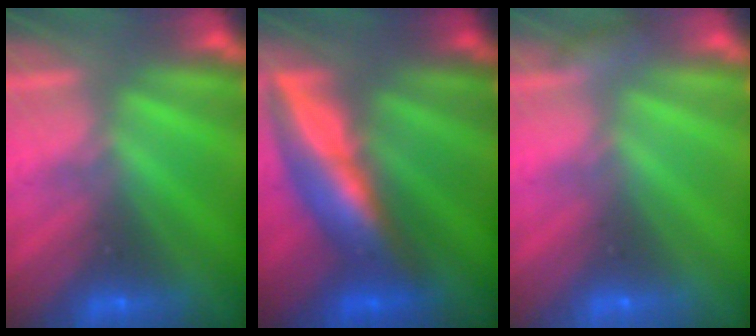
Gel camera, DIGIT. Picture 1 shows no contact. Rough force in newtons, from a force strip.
{"total": 6.8}
{"total": 2.3}